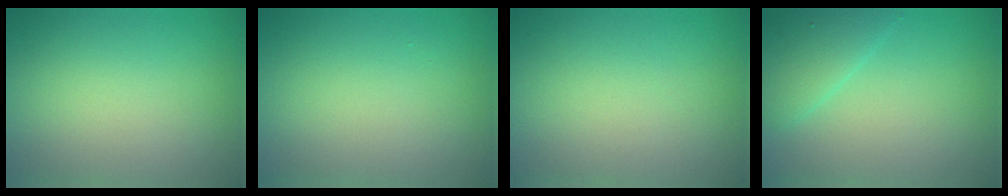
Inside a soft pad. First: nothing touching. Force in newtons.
{"total": 0.0}
{"total": 0.0}
{"total": 2.6, "press": 2.6, "slide": 0.2}